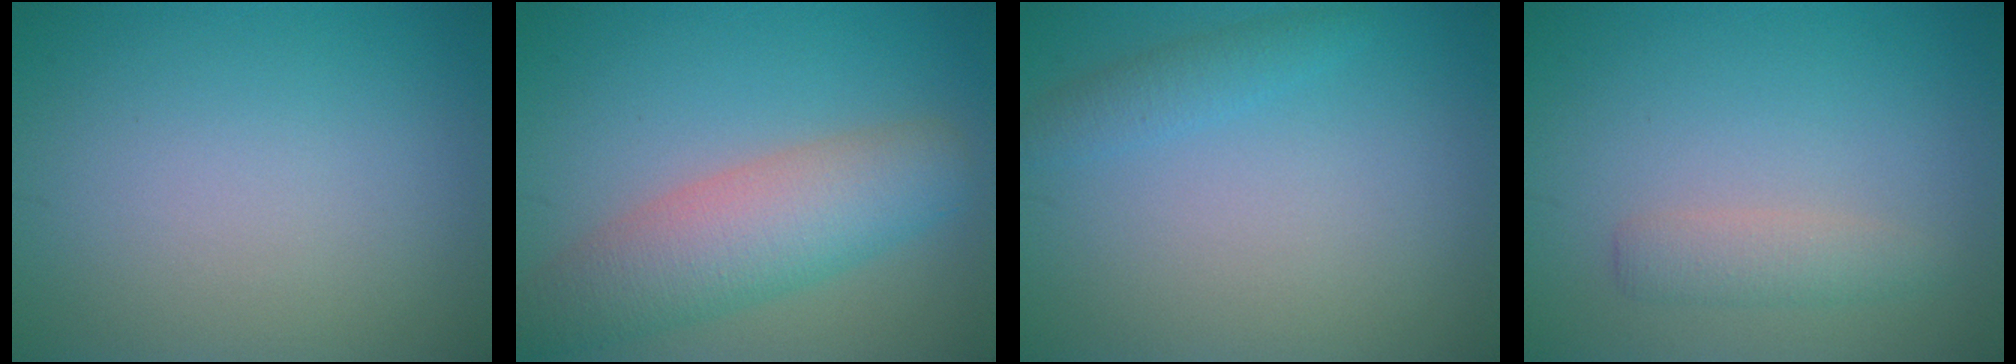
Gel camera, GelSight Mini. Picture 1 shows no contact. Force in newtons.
{"total": 6.4, "press": 6.4, "slide": 0.4}
{"total": 1.6, "press": 1.6, "slide": 0.1}
{"total": 2.0, "press": 2.0, "slide": 0.2}